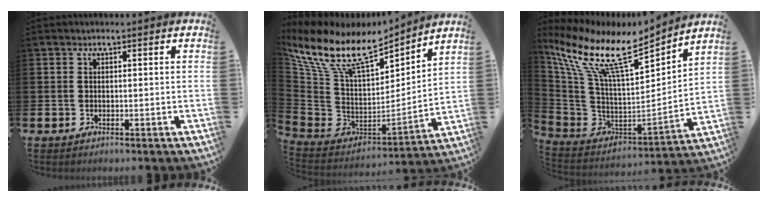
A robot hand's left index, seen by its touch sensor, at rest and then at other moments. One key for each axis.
{"total": 11.6, "fx": 9.4, "fy": 4.3, "fz": 5.4, "tx": -0.148, "ty": -0.056, "tz": 0.172}
{"total": 12.1, "fx": 8.7, "fy": 3.1, "fz": 7.9, "tx": -0.191, "ty": -0.061, "tz": 0.145}